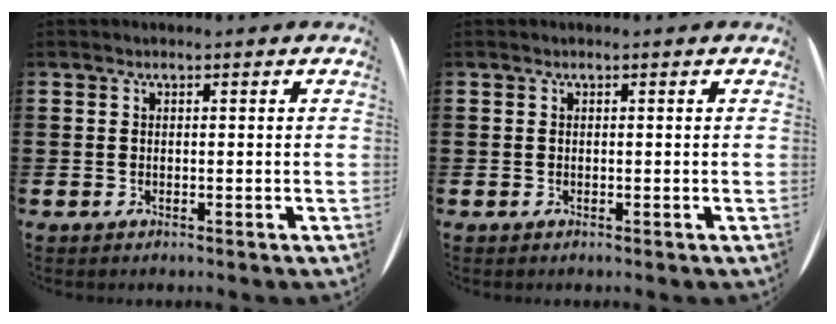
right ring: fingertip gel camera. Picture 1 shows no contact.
{"total": 0.0}